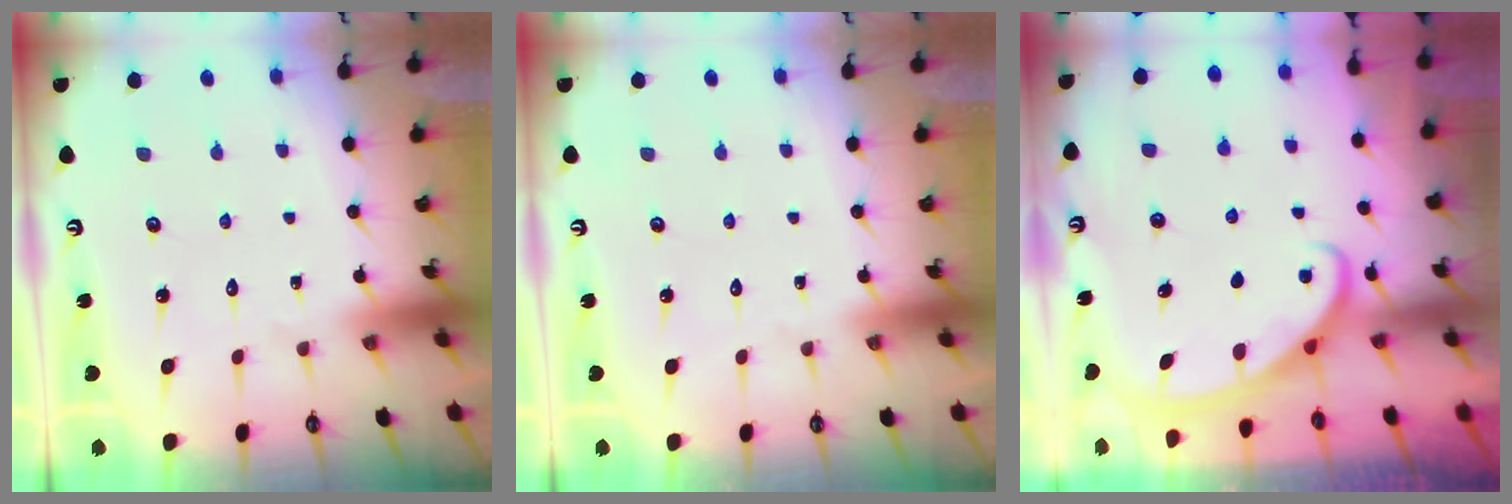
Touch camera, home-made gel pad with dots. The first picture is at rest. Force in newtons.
{"total": 0.0}
{"total": 2.8, "press": 2.8, "slide": 0.4}